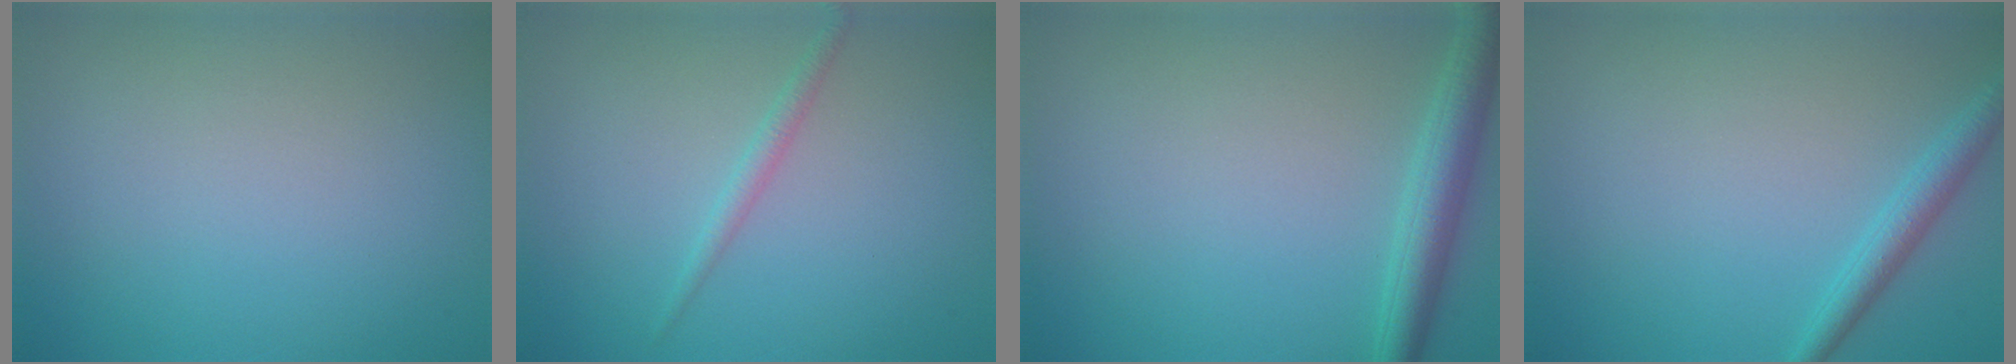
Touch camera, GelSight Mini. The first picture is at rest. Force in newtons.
{"total": 1.1, "press": 1.1, "slide": 0.0}
{"total": 3.4, "press": 3.3, "slide": 0.1}
{"total": 2.2, "press": 2.2, "slide": 0.1}